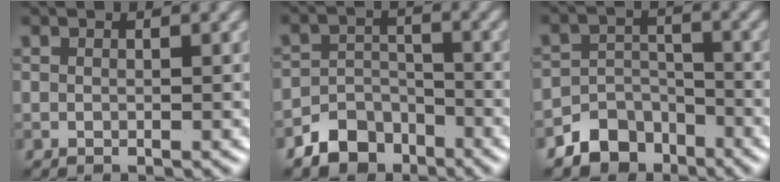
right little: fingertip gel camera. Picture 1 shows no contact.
{"total": 4.4, "force": [-3.2, 2.7, 1.2], "torque": [-0.012, -0.001, -0.059]}
{"total": 4.8, "force": [-3.5, 3.1, 1.1], "torque": [-0.008, -0.002, -0.061]}